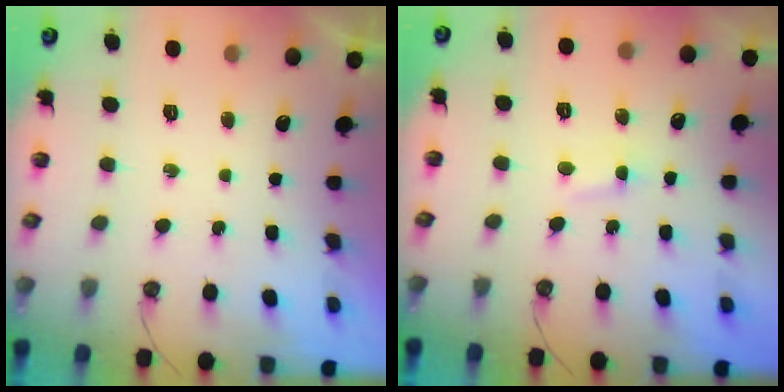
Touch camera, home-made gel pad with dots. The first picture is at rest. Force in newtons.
{"total": 1.5, "press": 1.4, "slide": 0.2}